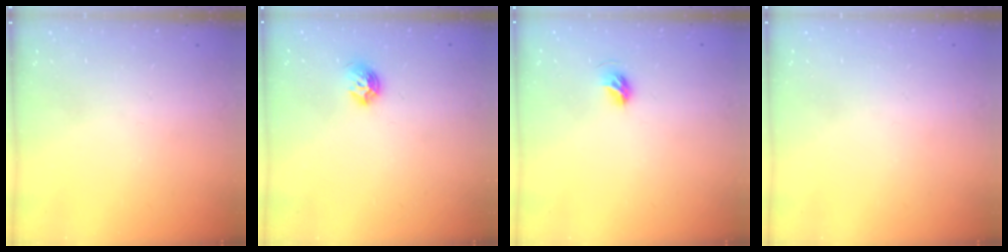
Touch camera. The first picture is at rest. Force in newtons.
{"total": 7.0, "press": 6.9, "slide": 0.7}
{"total": 5.3, "press": 5.2, "slide": 0.9}
{"total": 0.7, "press": 0.7, "slide": 0.1}